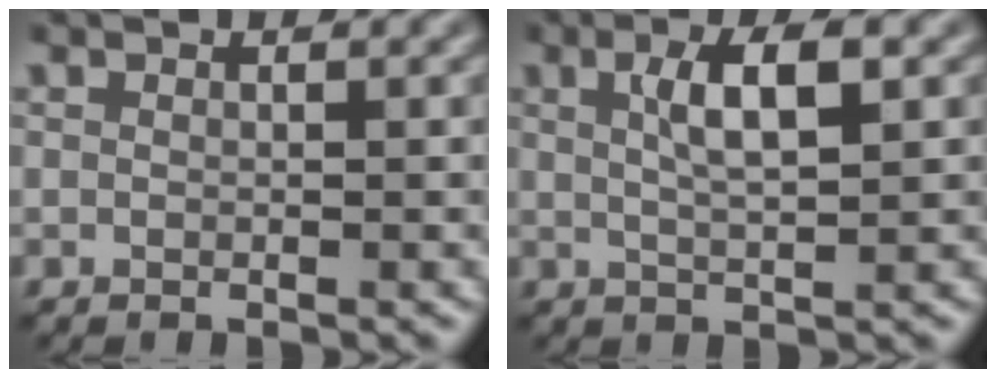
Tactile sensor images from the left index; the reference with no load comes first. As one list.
[{"total": 3.7, "force": [0.7, 0.7, 3.6], "torque": [-0.058, 0.009, 0.016]}]